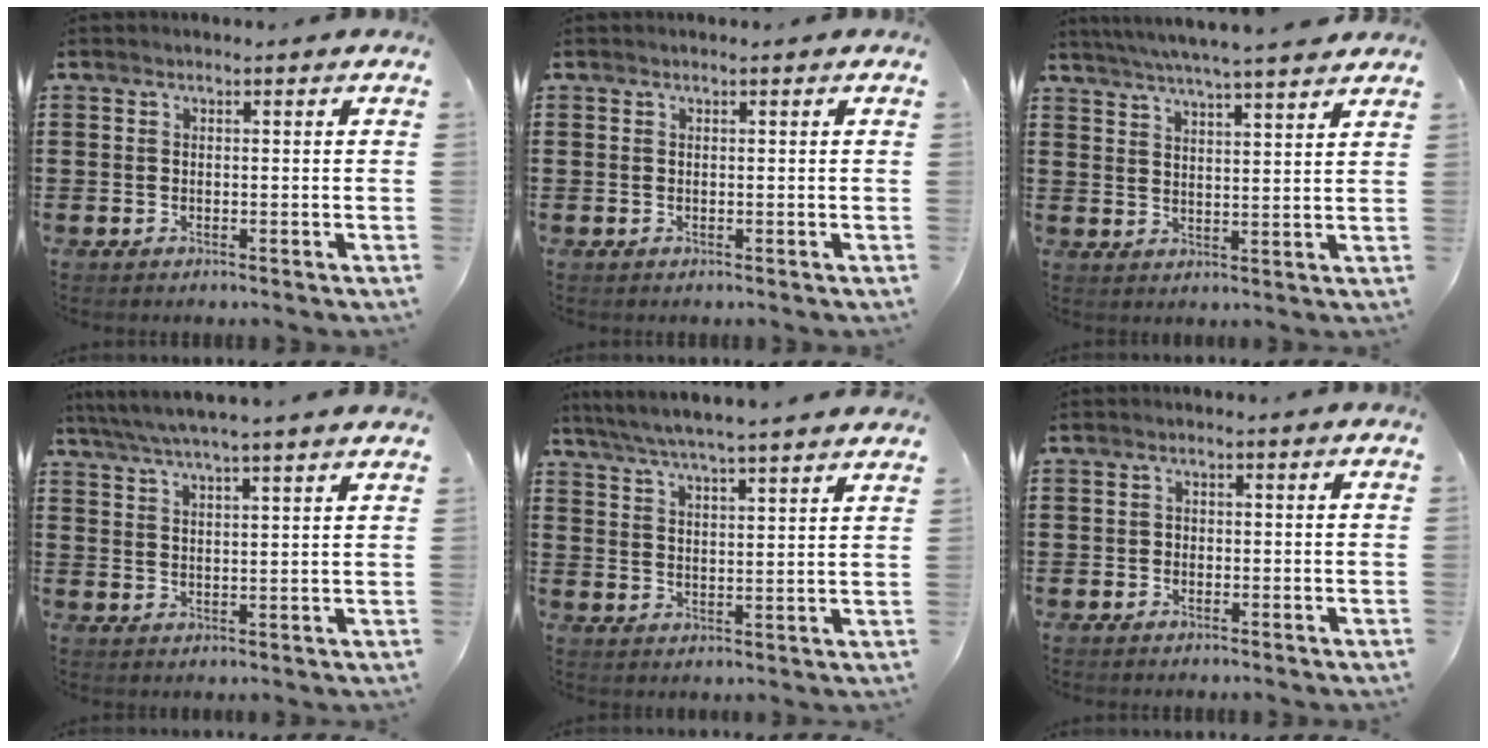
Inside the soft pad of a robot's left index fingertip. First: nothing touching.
{"total": 0.0}
{"total": 5.2, "force": [4.9, -0.5, 1.9], "torque": [-0.054, -0.022, 0.085]}
{"total": 4.6, "force": [4.2, -0.6, 1.8], "torque": [-0.049, -0.019, 0.073]}
{"total": 5.3, "force": [4.9, -0.7, 1.7], "torque": [-0.052, -0.031, 0.084]}
{"total": 0.8, "force": [-0.2, 0.7, 0.3], "torque": [-0.009, 0.002, -0.006]}